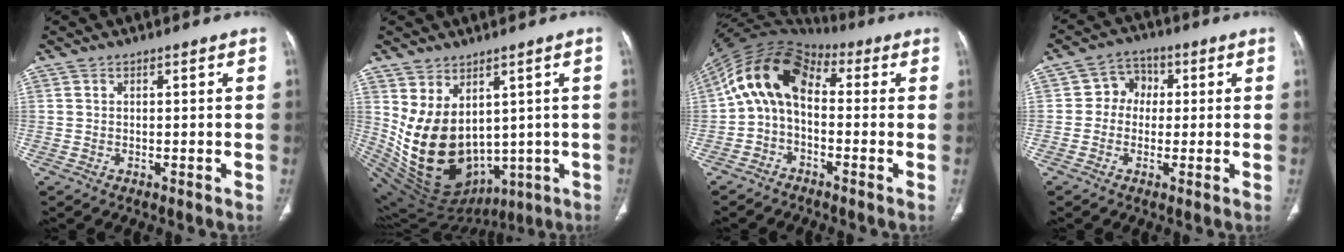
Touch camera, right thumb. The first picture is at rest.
{"total": 16.5, "force": [1.3, 11.4, 11.8], "torque": [-0.190, -0.025, 0.072]}
{"total": 12.0, "force": [0.3, 7.6, 9.3], "torque": [-0.159, 0.046, -0.011]}
{"total": 5.8, "force": [0.3, 5.1, 2.7], "torque": [-0.012, 0.017, -0.006]}